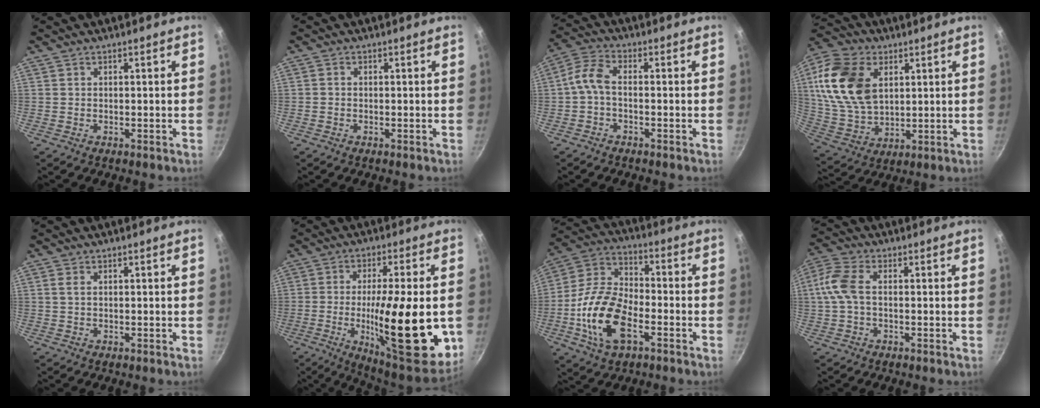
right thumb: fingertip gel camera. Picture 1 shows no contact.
{"total": 0.6, "force": [-0.2, 0.5, 0.3], "torque": [-0.006, 0.002, -0.005]}
{"total": 5.1, "force": [-1.1, 2.6, 4.2], "torque": [-0.102, 0.025, -0.036]}
{"total": 18.7, "force": [5.0, 12.3, 13.1], "torque": [-0.238, -0.009, 0.101]}
{"total": 1.4, "force": [0.4, 0.8, 1.0], "torque": [-0.021, 0.001, 0.007]}
{"total": 24.8, "force": [-3.9, 6.8, 23.5], "torque": [-0.333, -0.006, -0.054]}
{"total": 17.3, "force": [-5.5, 9.4, 13.5], "torque": [-0.252, 0.035, -0.118]}
{"total": 7.5, "force": [0.3, 4.3, 6.1], "torque": [-0.144, 0.020, -0.007]}